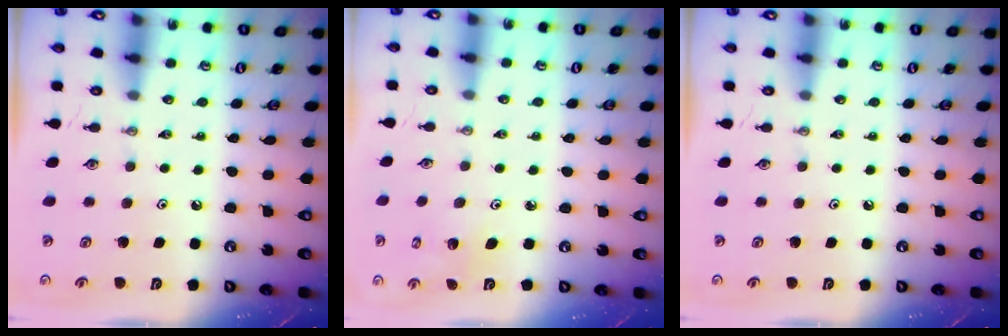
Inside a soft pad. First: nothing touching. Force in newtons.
{"total": 2.7, "press": 2.7, "slide": 0.2}
{"total": 0.0}